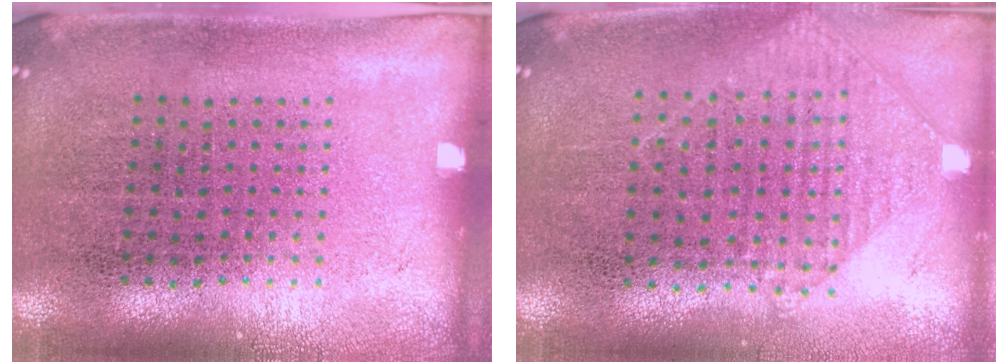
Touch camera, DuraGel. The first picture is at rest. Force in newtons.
{"total": 0.8, "press": 0.7, "slide": 0.2}